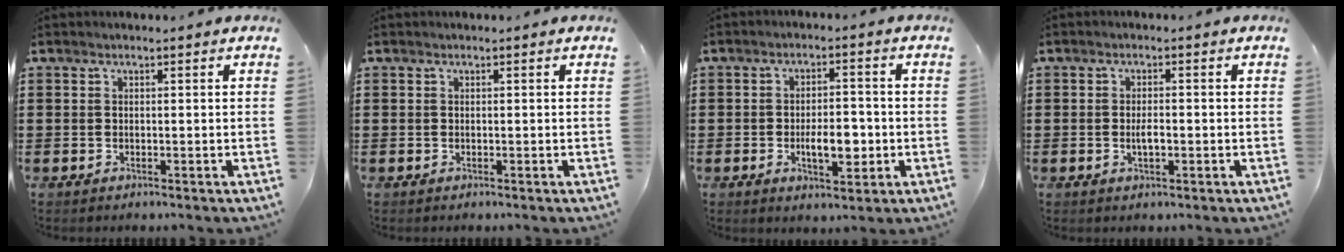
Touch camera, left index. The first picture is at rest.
{"total": 0.0}
{"total": 6.1, "force": [-1.5, 2.8, 5.2], "torque": [-0.081, -0.002, -0.031]}
{"total": 2.3, "force": [-0.5, 0.8, 2.0], "torque": [-0.039, 0.002, -0.009]}